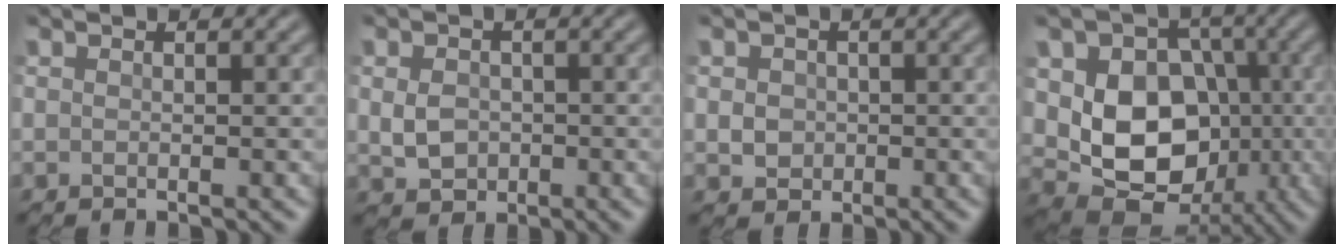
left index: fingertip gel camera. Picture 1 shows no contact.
{"total": 3.0, "force": [-0.3, 2.4, 1.7], "torque": [-0.042, -0.006, -0.009]}
{"total": 2.1, "force": [-0.2, 1.8, 0.9], "torque": [-0.022, -0.004, -0.007]}
{"total": 11.3, "force": [-0.4, 8.5, 7.4], "torque": [-0.120, -0.015, -0.012]}